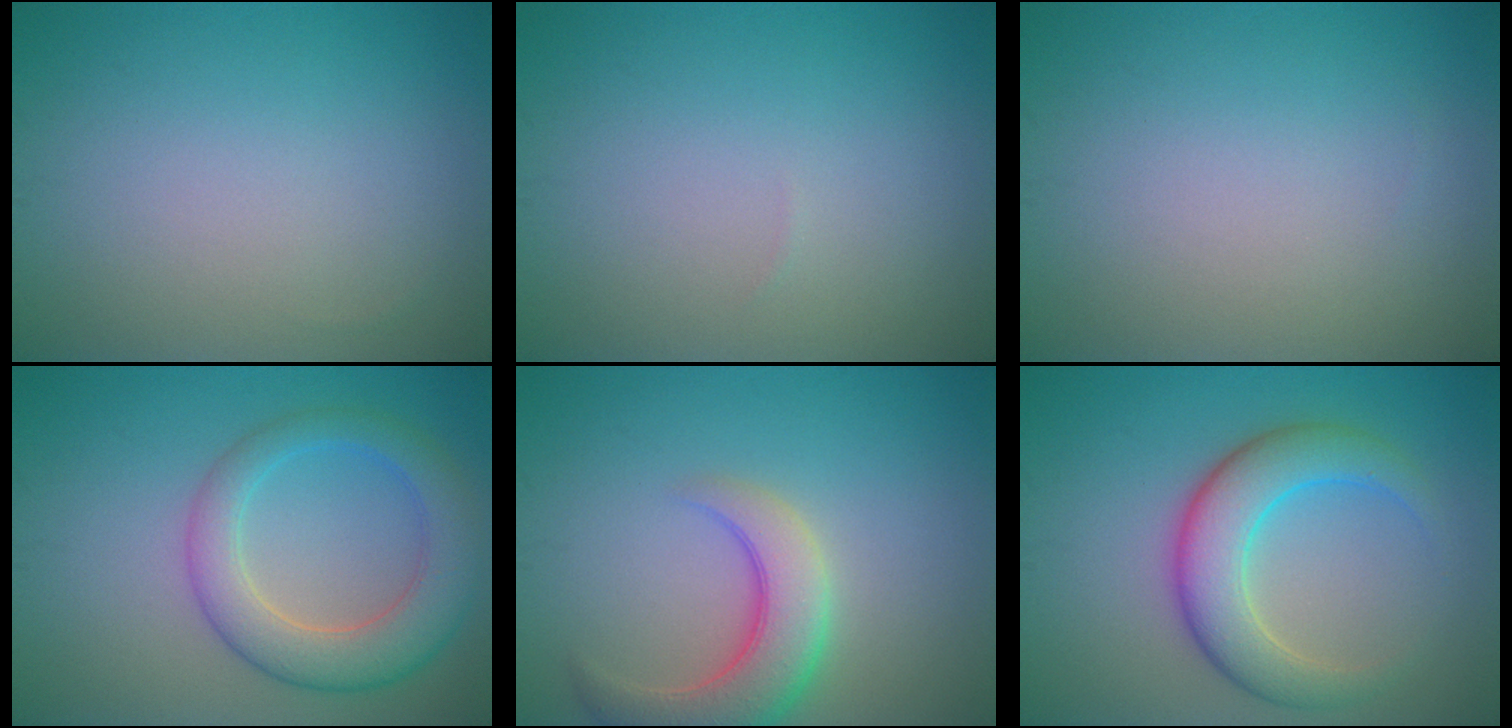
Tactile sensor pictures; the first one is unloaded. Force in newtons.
{"total": 0.0}
{"total": 0.0}
{"total": 5.8, "press": 5.8, "slide": 0.2}
{"total": 5.7, "press": 5.6, "slide": 0.7}
{"total": 5.9, "press": 5.9, "slide": 0.2}